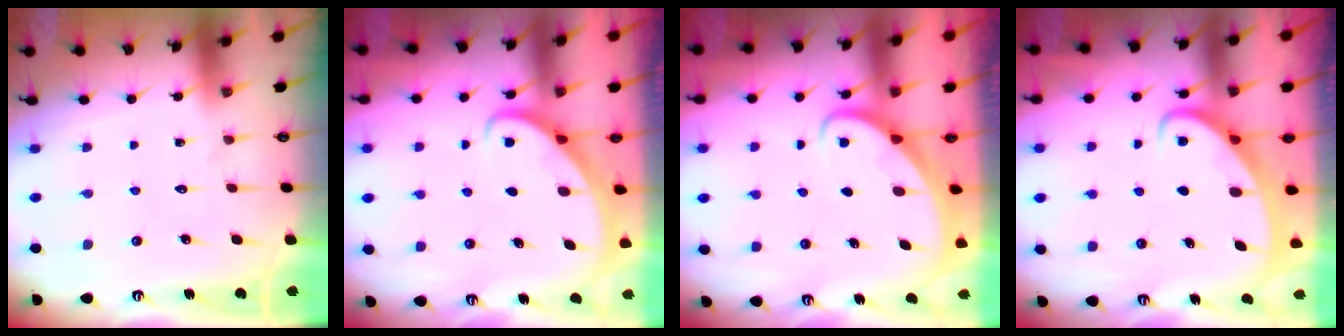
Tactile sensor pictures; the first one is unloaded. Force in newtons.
{"total": 2.7, "press": 2.7, "slide": 0.2}
{"total": 2.4, "press": 2.4, "slide": 0.2}
{"total": 2.6, "press": 2.5, "slide": 0.3}